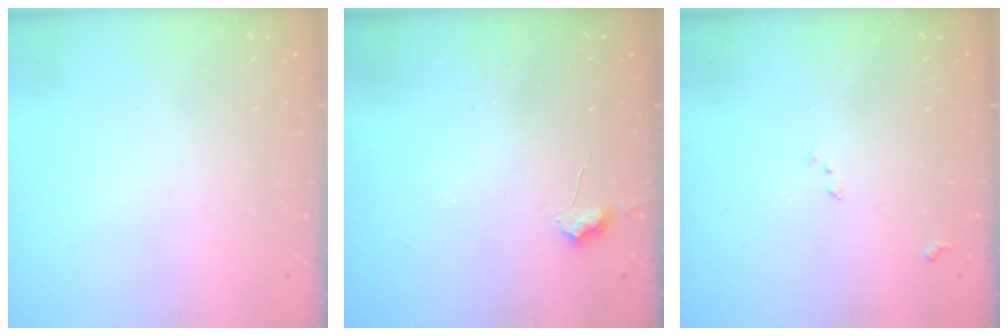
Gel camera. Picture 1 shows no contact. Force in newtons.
{"total": 4.3, "press": 4.3, "slide": 0.7}
{"total": 8.2, "press": 8.1, "slide": 1.0}